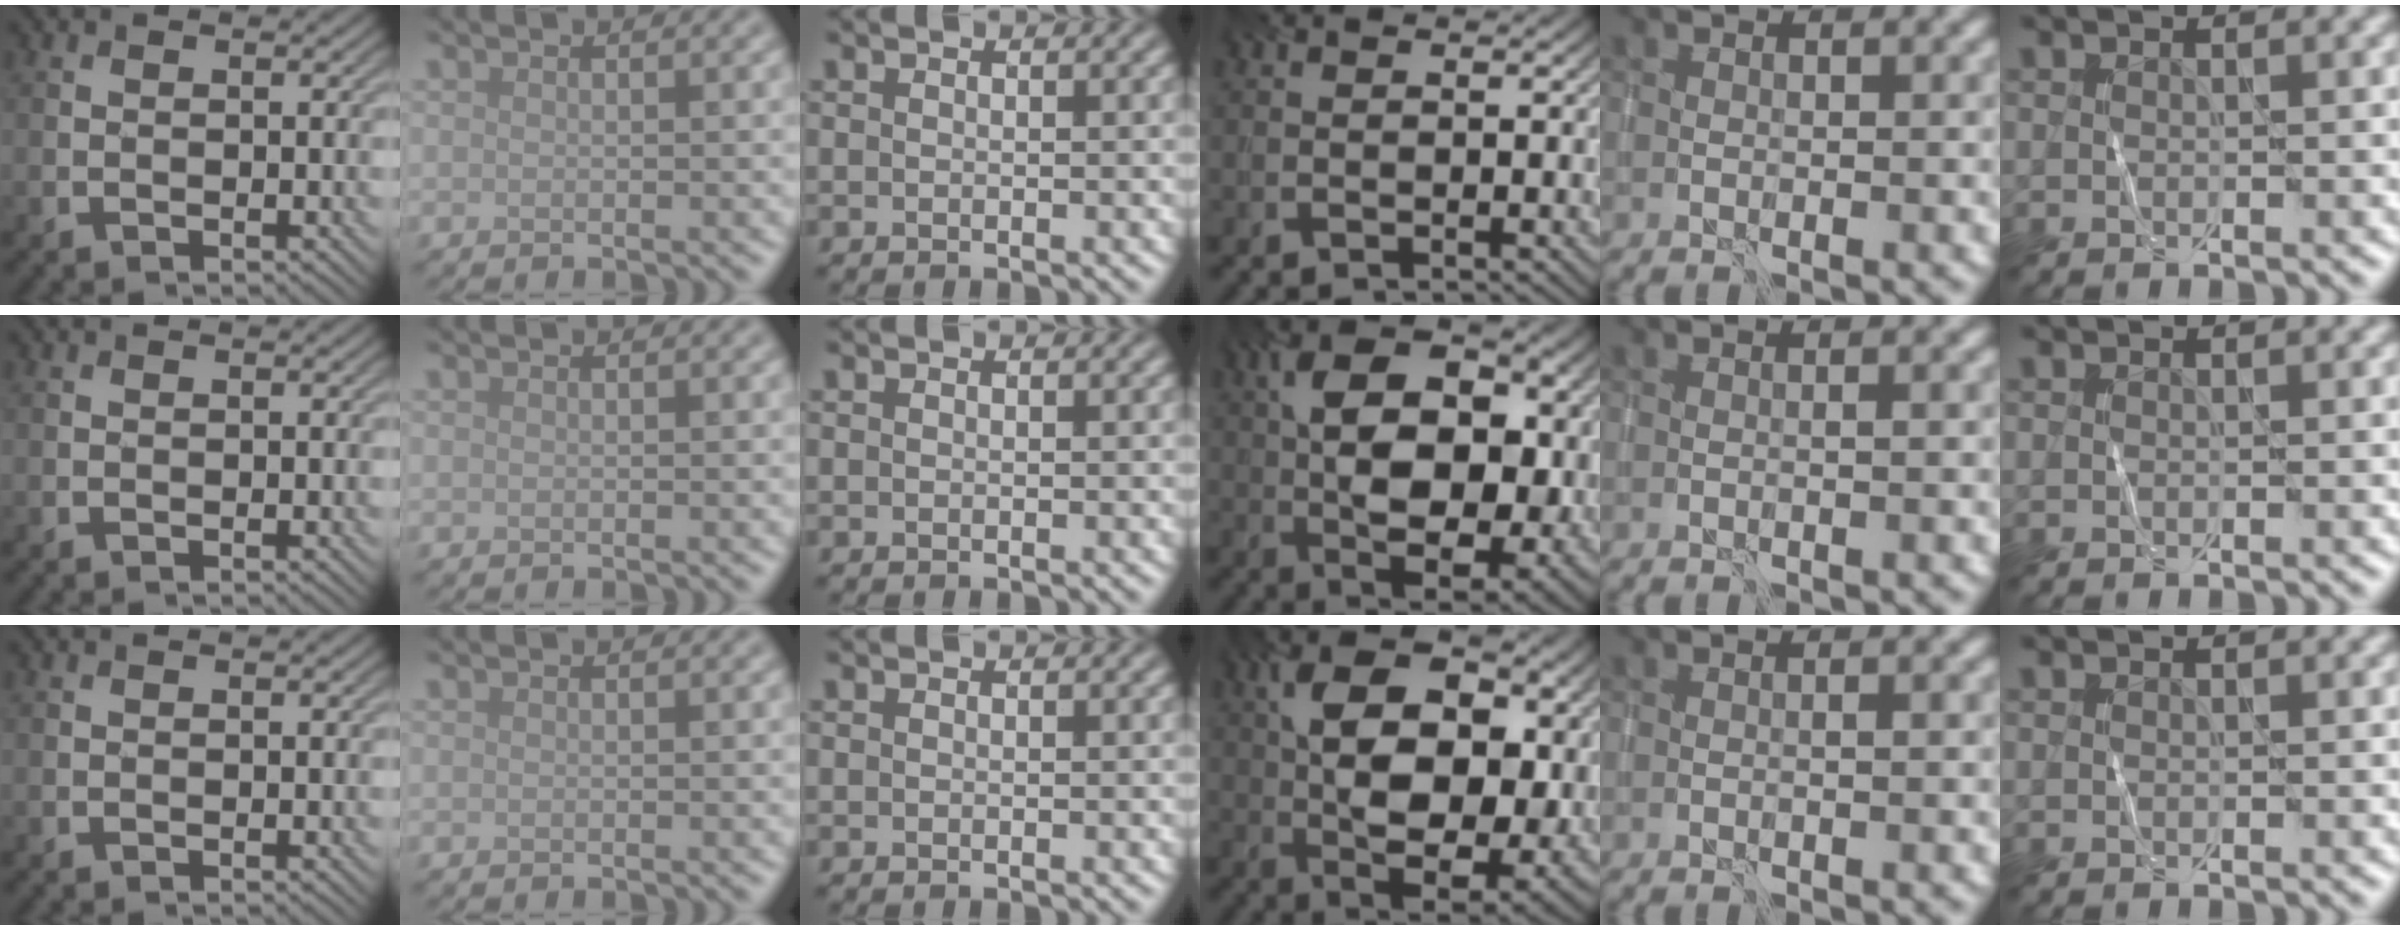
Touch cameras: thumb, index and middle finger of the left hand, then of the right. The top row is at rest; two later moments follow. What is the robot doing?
{"motion": "wrap", "object": "sponge"}